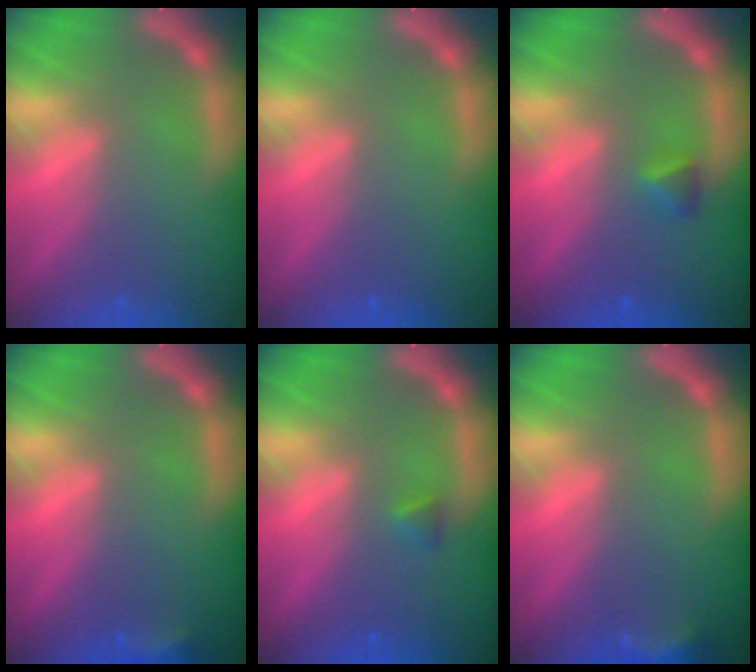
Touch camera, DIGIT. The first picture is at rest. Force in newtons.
{"total": 0.0}
{"total": 1.4}
{"total": 1.9}
{"total": 0.9}
{"total": 3.0}